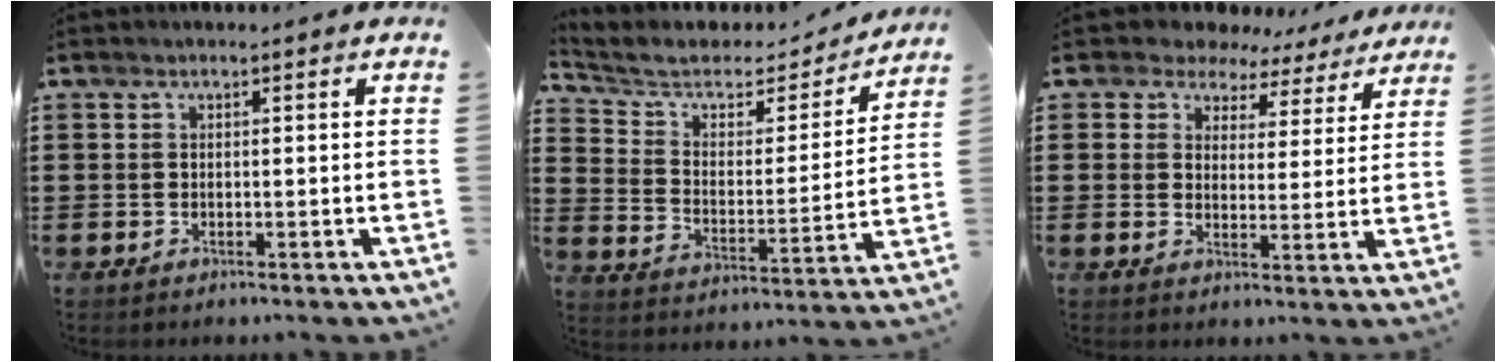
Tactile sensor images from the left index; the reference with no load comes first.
{"total": 5.5, "force": [4.3, 2.6, 2.1], "torque": [-0.069, -0.023, 0.069]}
{"total": 5.1, "force": [4.4, 2.5, 0.6], "torque": [-0.041, -0.020, 0.077]}